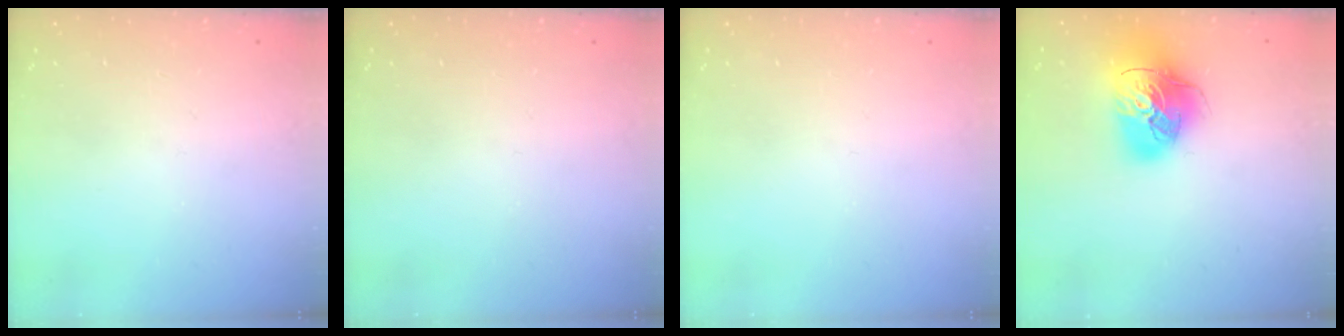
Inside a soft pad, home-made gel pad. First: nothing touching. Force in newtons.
{"total": 0.0}
{"total": 0.0}
{"total": 17.1, "press": 17.0, "slide": 2.5}